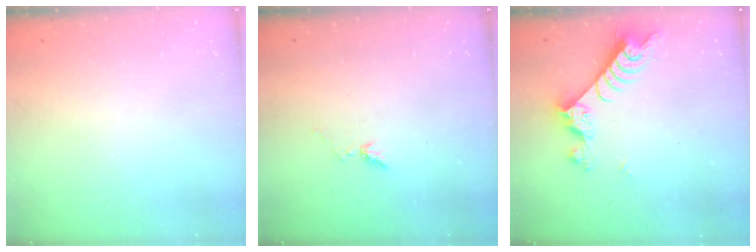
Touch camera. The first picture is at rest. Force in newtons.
{"total": 5.0, "press": 5.0, "slide": 0.5}
{"total": 7.0, "press": 7.0, "slide": 0.7}